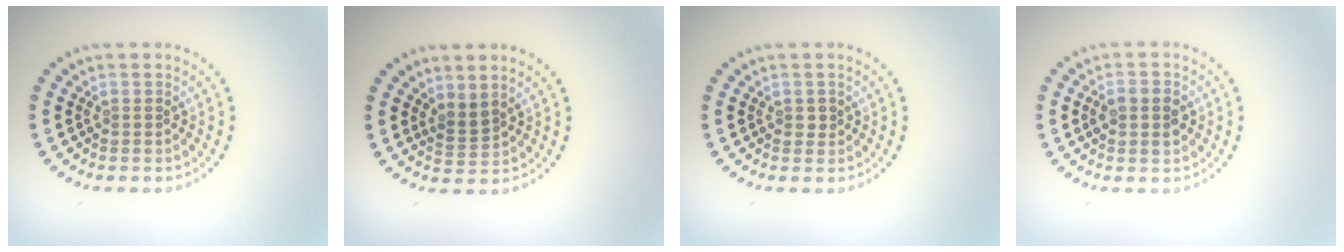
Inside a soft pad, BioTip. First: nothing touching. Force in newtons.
{"total": 1.7, "press": 1.2, "slide": 1.1}
{"total": 0.7, "press": 0.7, "slide": 0.1}
{"total": 2.7, "press": 2.7, "slide": 0.2}